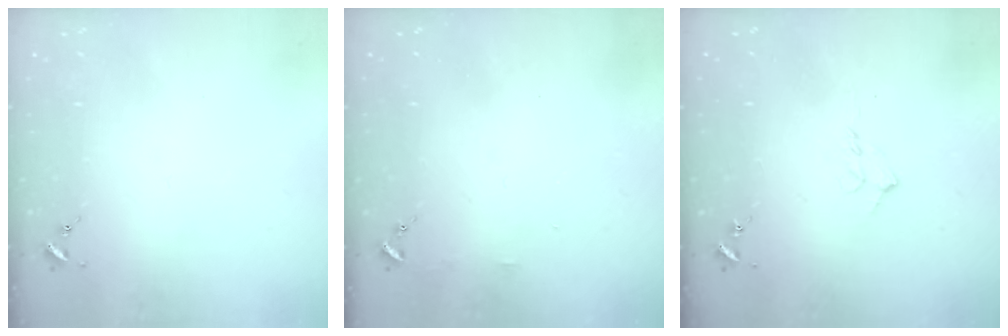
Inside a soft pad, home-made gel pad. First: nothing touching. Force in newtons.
{"total": 3.4, "press": 3.3, "slide": 0.4}
{"total": 7.3, "press": 7.2, "slide": 0.8}